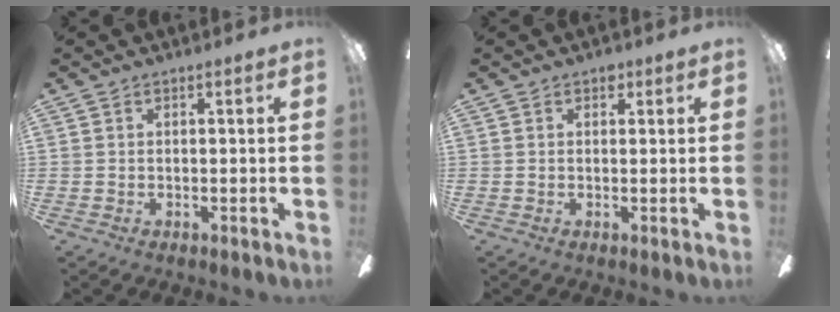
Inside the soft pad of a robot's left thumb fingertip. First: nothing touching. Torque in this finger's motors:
{"motor_torque": [0.00, 0.05, 0.50, -0.11, 0.00]}